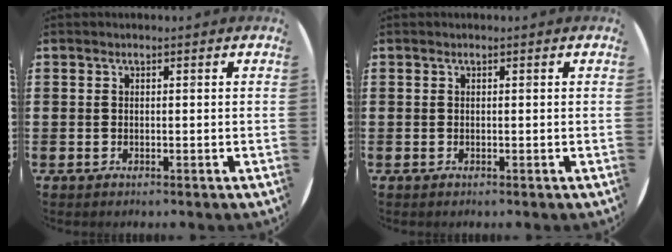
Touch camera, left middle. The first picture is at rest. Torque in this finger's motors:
{"motor_torque": [-0.04, 0.04, 0.00, 0.01]}